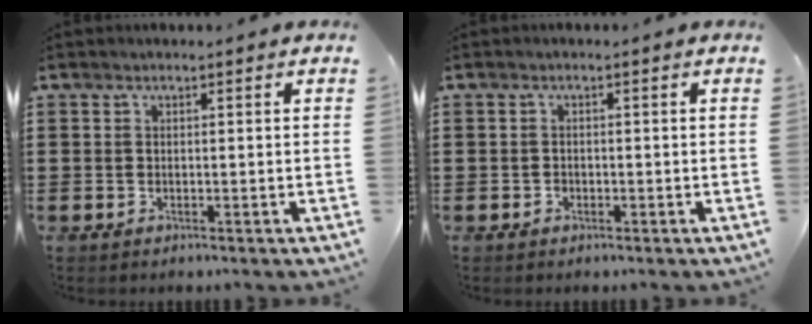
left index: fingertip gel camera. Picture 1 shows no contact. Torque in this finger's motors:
{"motor_torque": [0.05, -0.01, 0.00, 0.00]}